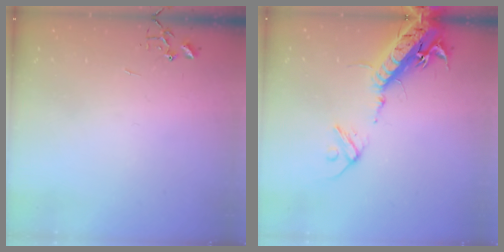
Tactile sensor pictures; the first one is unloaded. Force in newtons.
{"total": 18.2, "press": 17.7, "slide": 4.1}